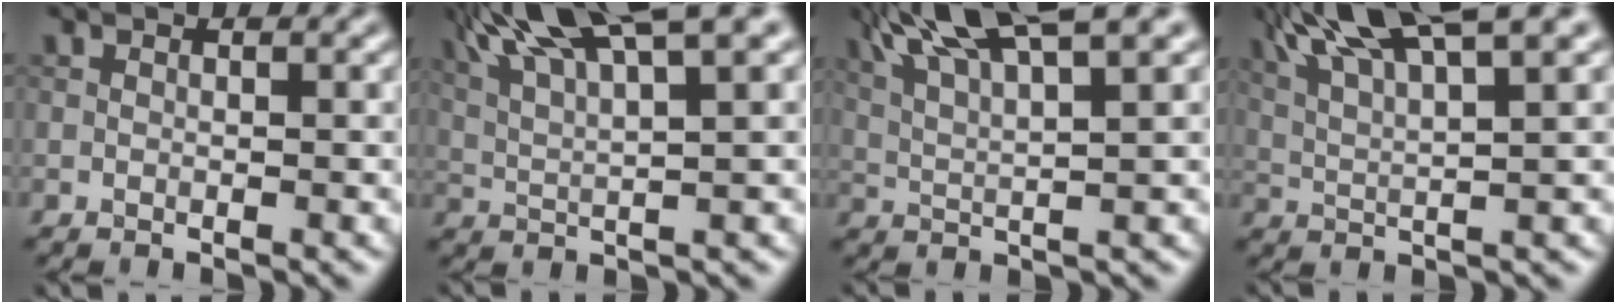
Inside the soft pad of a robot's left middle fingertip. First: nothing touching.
{"total": 11.1, "force": [6.8, 2.5, 8.3], "torque": [-0.142, 0.030, 0.102]}
{"total": 8.8, "force": [5.2, 1.8, 6.8], "torque": [-0.114, 0.023, 0.091]}
{"total": 9.7, "force": [5.9, 2.1, 7.4], "torque": [-0.125, 0.025, 0.094]}